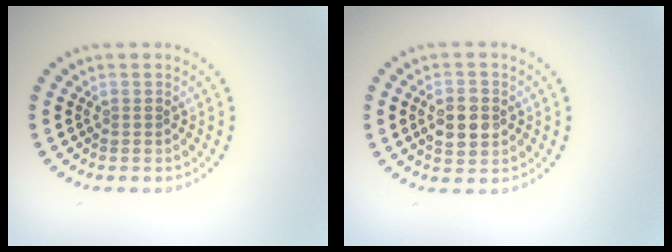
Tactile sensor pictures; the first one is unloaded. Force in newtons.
{"total": 3.5, "press": 3.5, "slide": 0.2}